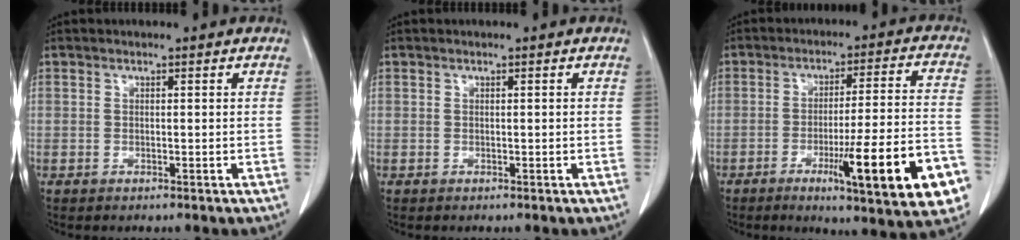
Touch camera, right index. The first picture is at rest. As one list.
[{"total": 0.0}, {"total": 18.0, "force": [-7.5, 1.3, 16.3], "torque": [-0.184, -0.005, -0.099]}]